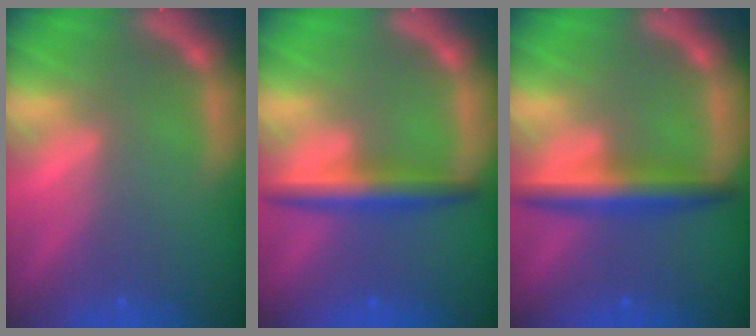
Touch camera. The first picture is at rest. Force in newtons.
{"total": 3.9}
{"total": 4.5}